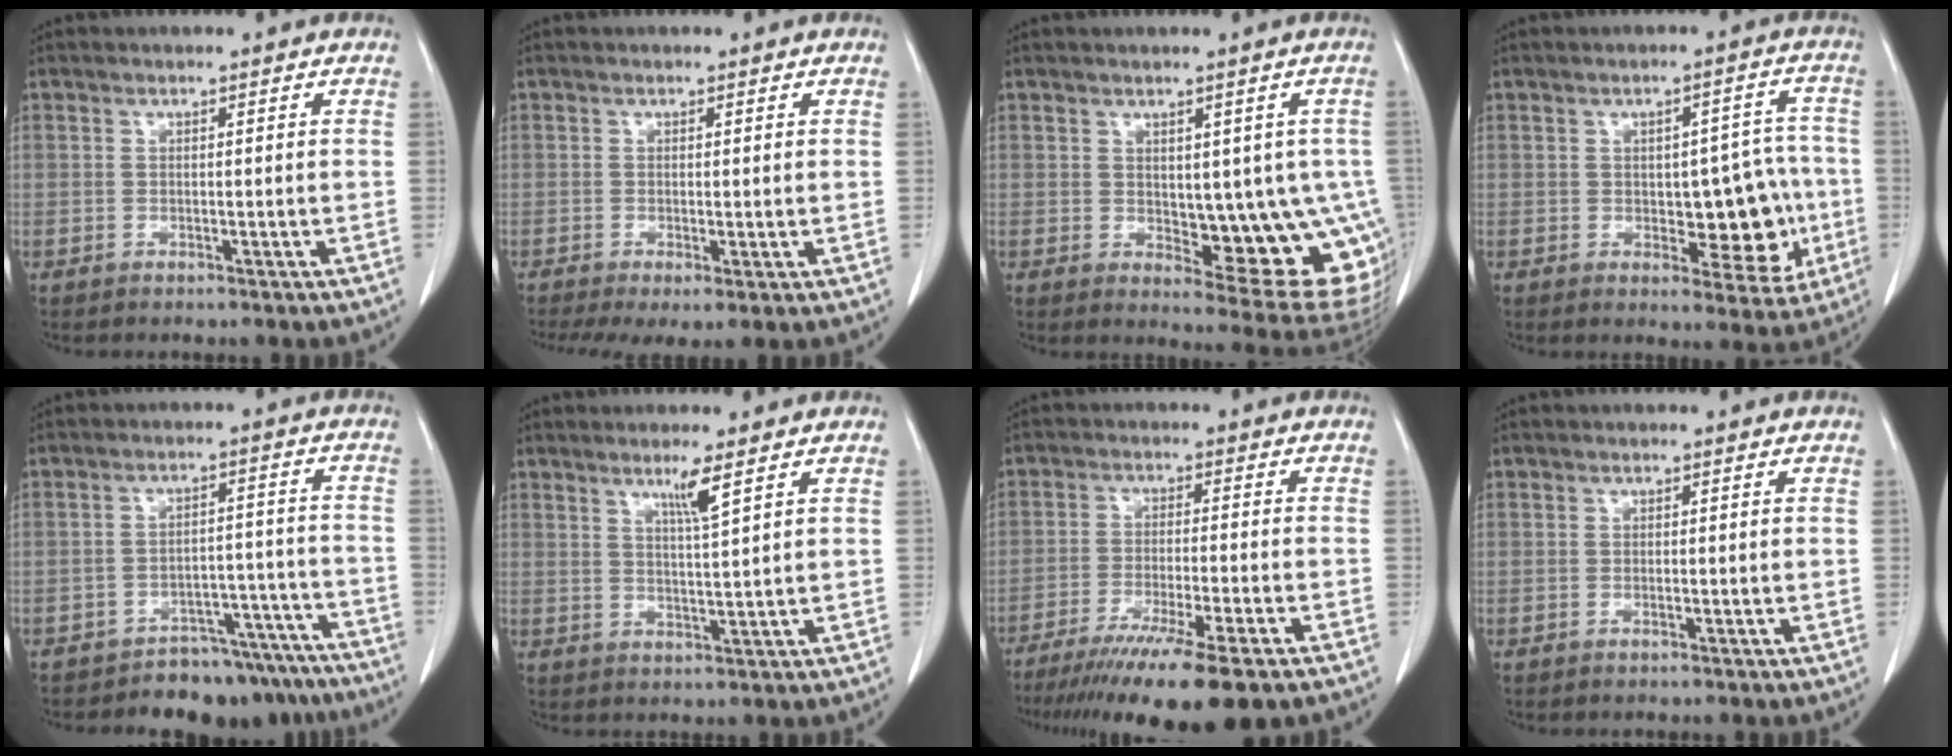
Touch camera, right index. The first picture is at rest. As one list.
[{"total": 5.3, "force": [-2.1, 1.9, 4.5], "torque": [-0.077, -0.017, -0.036]}, {"total": 13.0, "force": [-1.0, 5.6, 11.7], "torque": [-0.101, -0.002, 0.004]}, {"total": 9.7, "force": [-1.5, 4.5, 8.5], "torque": [-0.083, 0.018, -0.009]}, {"total": 12.6, "force": [-11.6, 4.6, 1.4], "torque": [0.019, 0.049, -0.146]}, {"total": 3.8, "force": [2.3, -0.7, 2.9], "torque": [-0.054, -0.010, 0.045]}, {"total": 16.9, "force": [-12.6, 1.0, 11.3], "torque": [-0.151, -0.047, -0.196]}, {"total": 0.0}]